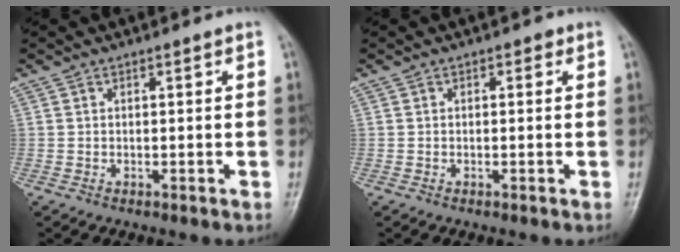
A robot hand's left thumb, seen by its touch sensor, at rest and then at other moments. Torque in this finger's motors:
{"motor_torque": [0.06, -0.03, 0.01, -0.22, 0.05]}